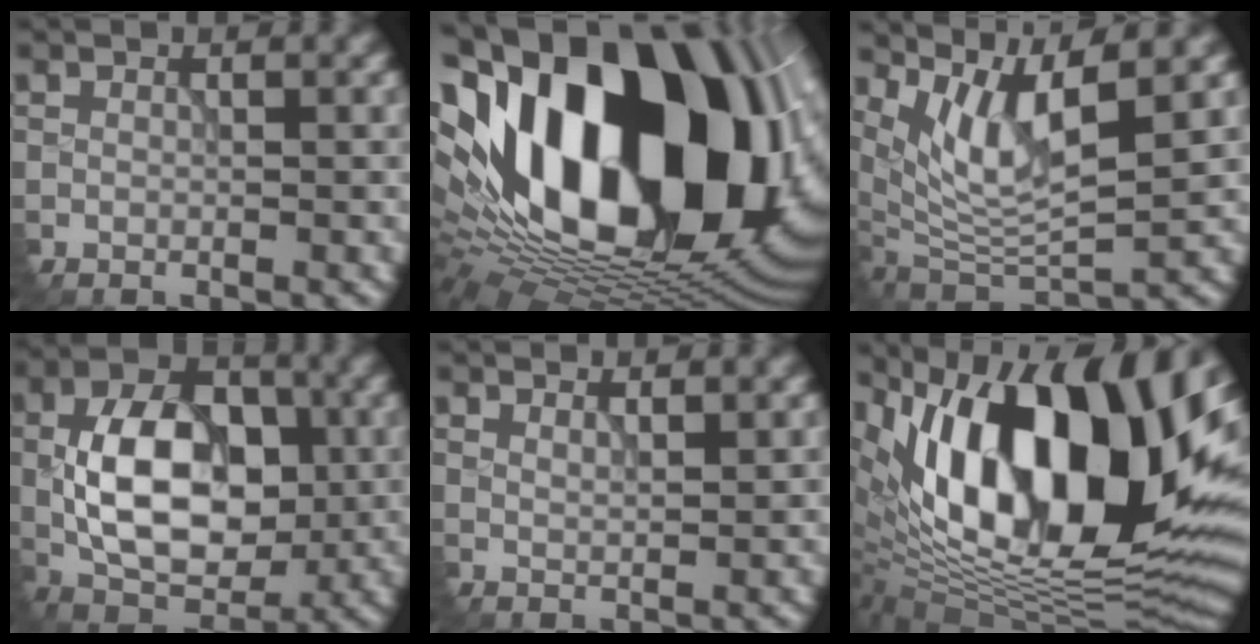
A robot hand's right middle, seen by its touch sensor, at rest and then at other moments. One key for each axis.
{"total": 21.2, "fx": 1.3, "fy": 13.0, "fz": 16.7, "tx": -0.314, "ty": -0.009, "tz": 0.034}
{"total": 6.8, "fx": 3.2, "fy": 1.8, "fz": 5.8, "tx": -0.116, "ty": -0.012, "tz": 0.067}
{"total": 9.7, "fx": -1.0, "fy": 5.9, "fz": 7.7, "tx": -0.136, "ty": 0.011, "tz": -0.023}
{"total": 1.3, "fx": 1.1, "fy": 0.1, "fz": 0.6, "tx": -0.014, "ty": -0.001, "tz": 0.018}
{"total": 18.9, "fx": 5.8, "fy": 9.0, "fz": 15.6, "tx": -0.239, "ty": 0.040, "tz": 0.084}